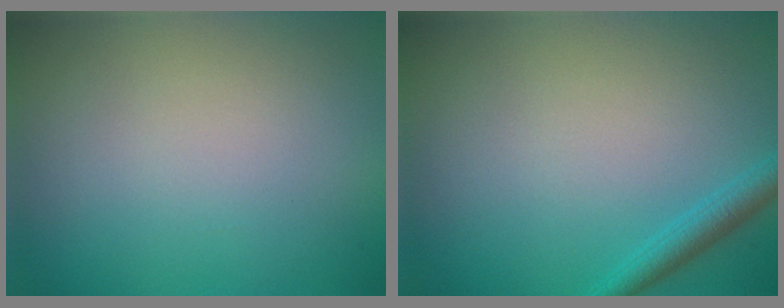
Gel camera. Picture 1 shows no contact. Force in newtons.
{"total": 1.9, "press": 1.9, "slide": 0.2}